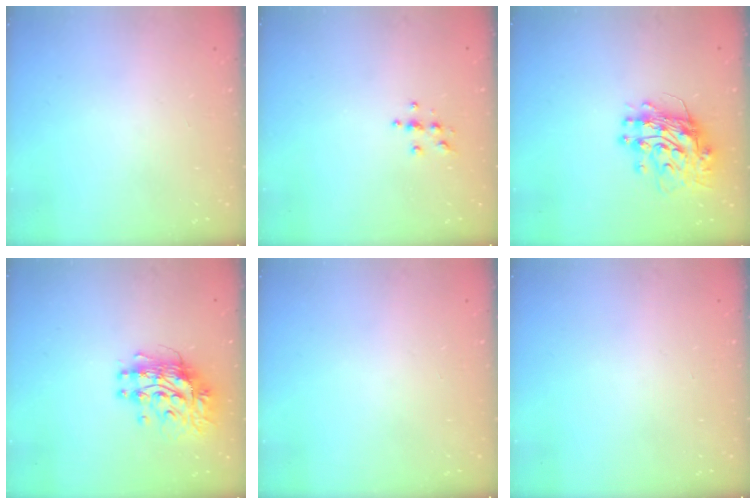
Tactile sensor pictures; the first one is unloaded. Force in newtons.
{"total": 3.8, "press": 3.8, "slide": 0.3}
{"total": 12.9, "press": 12.8, "slide": 1.3}
{"total": 11.9, "press": 11.9, "slide": 1.0}
{"total": 0.0}
{"total": 0.0}